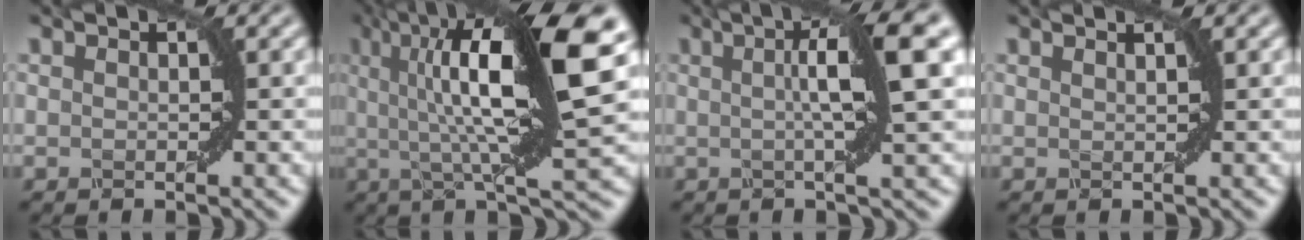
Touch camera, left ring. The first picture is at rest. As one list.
[{"total": 13.9, "force": [3.3, 3.1, 13.1], "torque": [-0.186, 0.014, 0.048]}, {"total": 7.8, "force": [1.5, 1.3, 7.6], "torque": [-0.098, 0.018, 0.020]}, {"total": 1.7, "force": [1.1, 0.7, 1.1], "torque": [0.007, -0.002, -0.005]}]